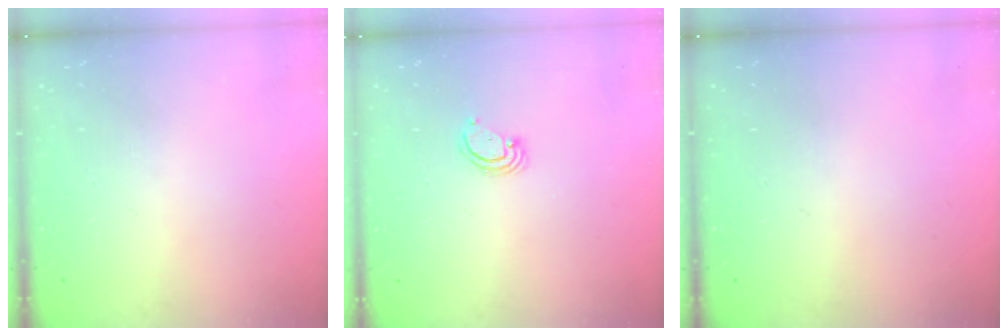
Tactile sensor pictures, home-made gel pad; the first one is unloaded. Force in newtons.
{"total": 2.6, "press": 2.6, "slide": 0.2}
{"total": 0.0}